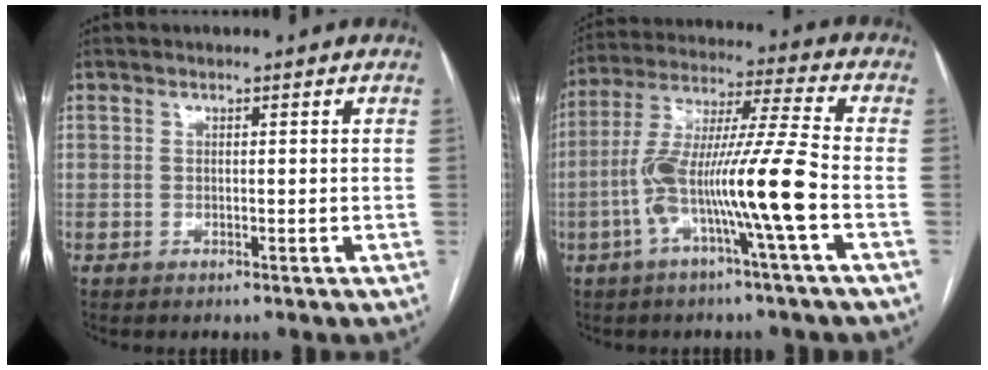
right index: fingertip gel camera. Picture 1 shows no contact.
{"total": 13.9, "force": [-4.4, -1.2, 13.2], "torque": [-0.256, 0.009, -0.086]}